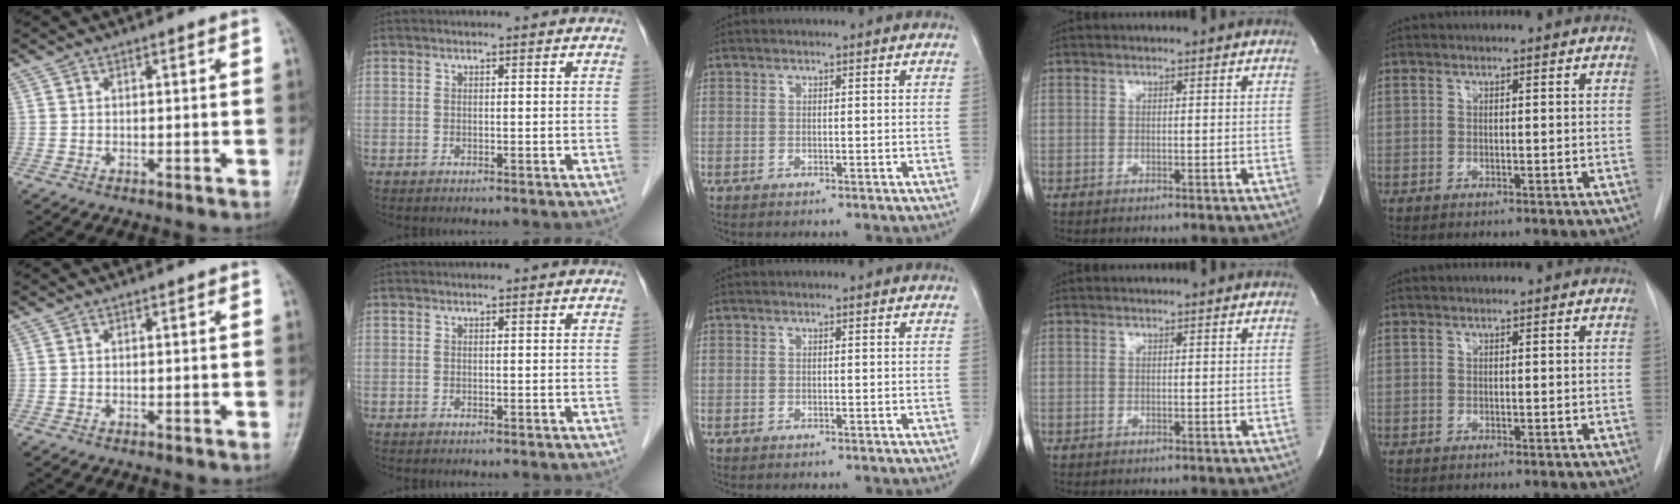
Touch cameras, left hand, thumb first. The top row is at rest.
{}